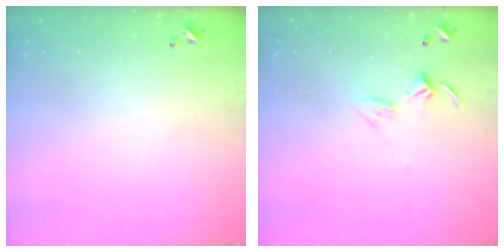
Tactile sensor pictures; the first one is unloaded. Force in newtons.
{"total": 2.8, "press": 2.8, "slide": 0.2}